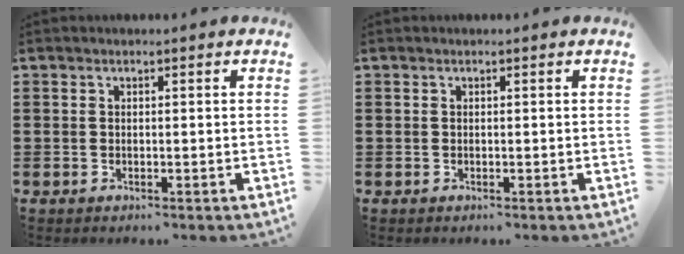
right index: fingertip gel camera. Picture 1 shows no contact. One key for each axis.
{"total": 0.0}